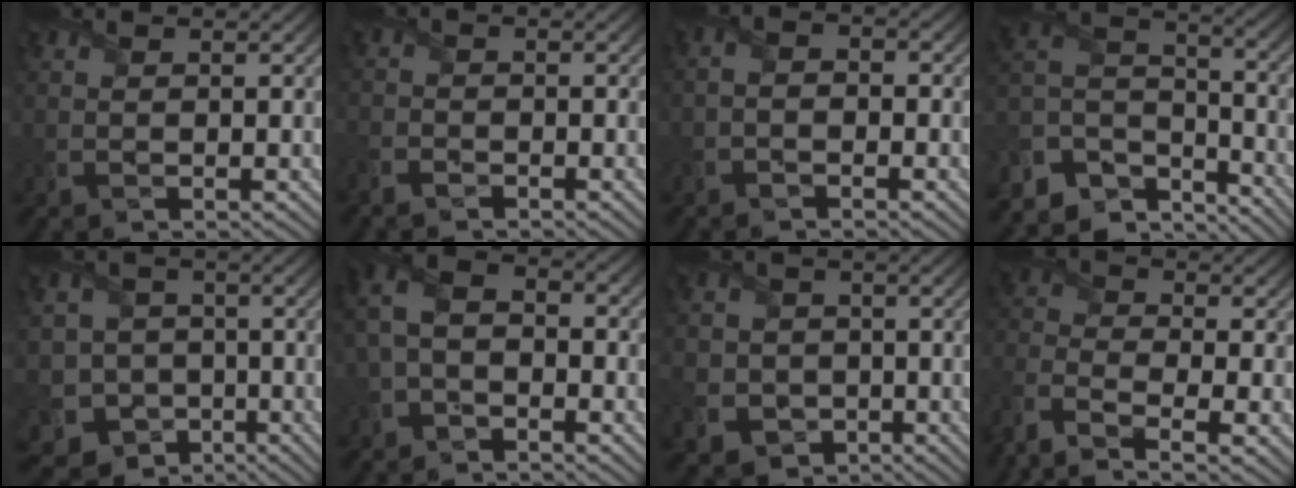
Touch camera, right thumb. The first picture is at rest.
{"total": 2.7, "force": [-2.3, 1.2, 0.6], "torque": [-0.017, -0.003, -0.053]}
{"total": 1.9, "force": [-1.4, 0.9, 0.9], "torque": [-0.010, 0.009, -0.033]}
{"total": 10.3, "force": [-7.8, 5.3, 4.2], "torque": [-0.112, -0.011, -0.149]}
{"total": 10.7, "force": [-4.3, 9.4, 2.5], "torque": [-0.094, -0.017, -0.094]}
{"total": 6.4, "force": [-2.1, 4.3, 4.2], "torque": [-0.100, 0.000, -0.055]}
{"total": 6.2, "force": [-1.6, 5.8, 1.1], "torque": [-0.053, -0.004, -0.057]}
{"total": 10.5, "force": [-7.3, 3.9, 6.4], "torque": [-0.158, -0.027, -0.147]}